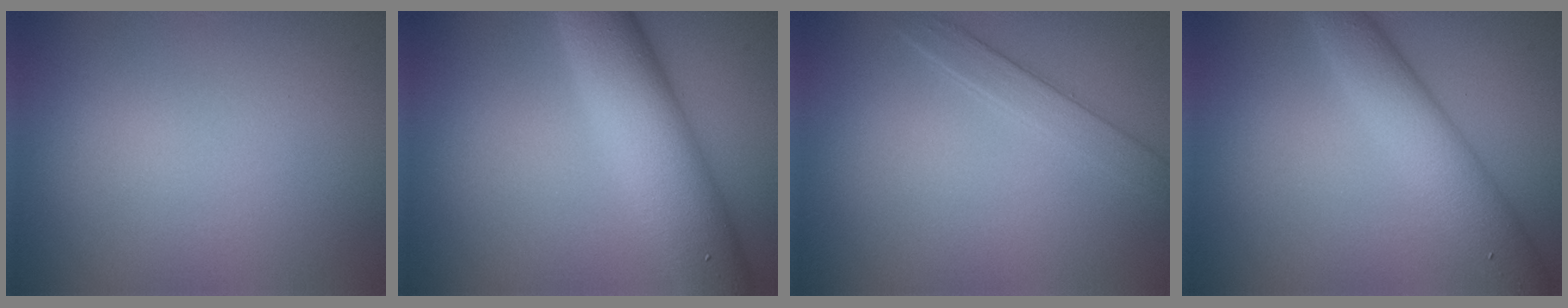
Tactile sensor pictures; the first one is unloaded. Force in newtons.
{"total": 8.7, "press": 8.7, "slide": 0.2}
{"total": 2.2, "press": 2.1, "slide": 0.2}
{"total": 5.3, "press": 5.3, "slide": 0.2}